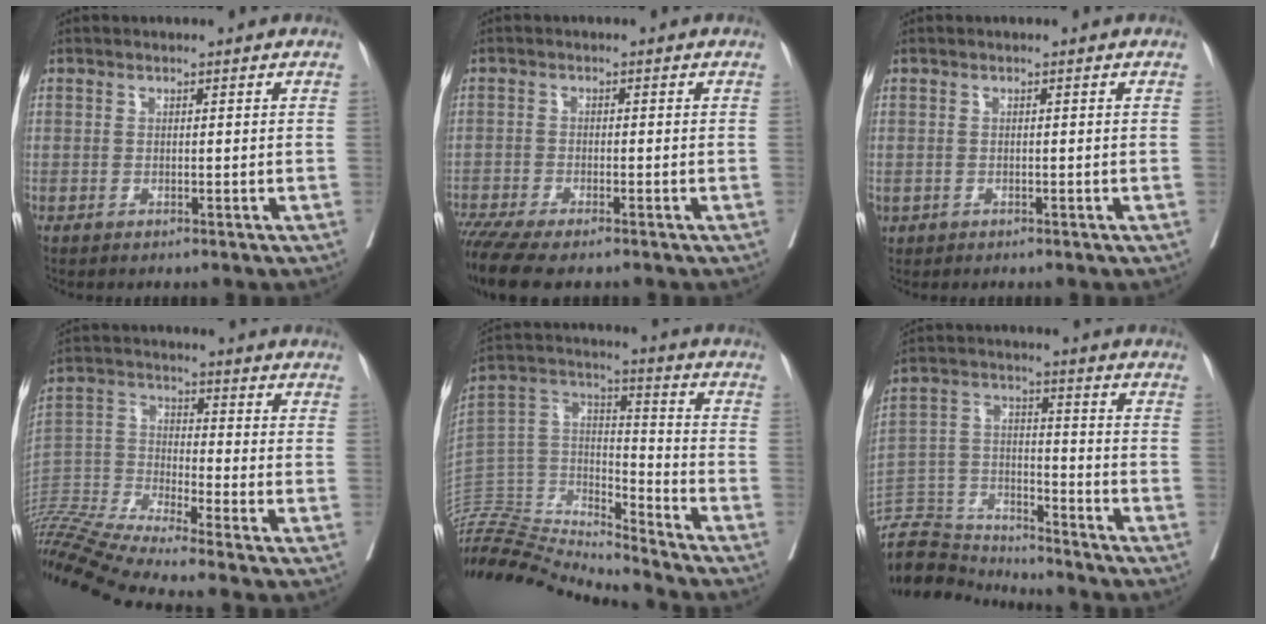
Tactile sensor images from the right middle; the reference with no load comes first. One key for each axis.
{"total": 8.1, "fx": -6.5, "fy": 1.6, "fz": 4.6, "tx": -0.078, "ty": -0.016, "tz": -0.109}
{"total": 1.4, "fx": -0.4, "fy": 1.1, "fz": 0.7, "tx": -0.017, "ty": 0.002, "tz": 0.002}
{"total": 17.3, "fx": -15.4, "fy": -2.2, "fz": 7.5, "tx": -0.156, "ty": -0.016, "tz": -0.284}
{"total": 21.6, "fx": -20.9, "fy": 1.4, "fz": 5.3, "tx": -0.112, "ty": 0.034, "tz": -0.369}
{"total": 10.8, "fx": -10.8, "fy": 0.9, "fz": -0.1, "tx": 0.003, "ty": 0.025, "tz": -0.203}